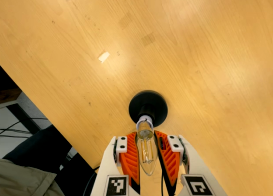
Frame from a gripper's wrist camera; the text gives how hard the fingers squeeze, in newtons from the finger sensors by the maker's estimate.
{"total": 17.5, "left": 17.8, "right": 17.3}